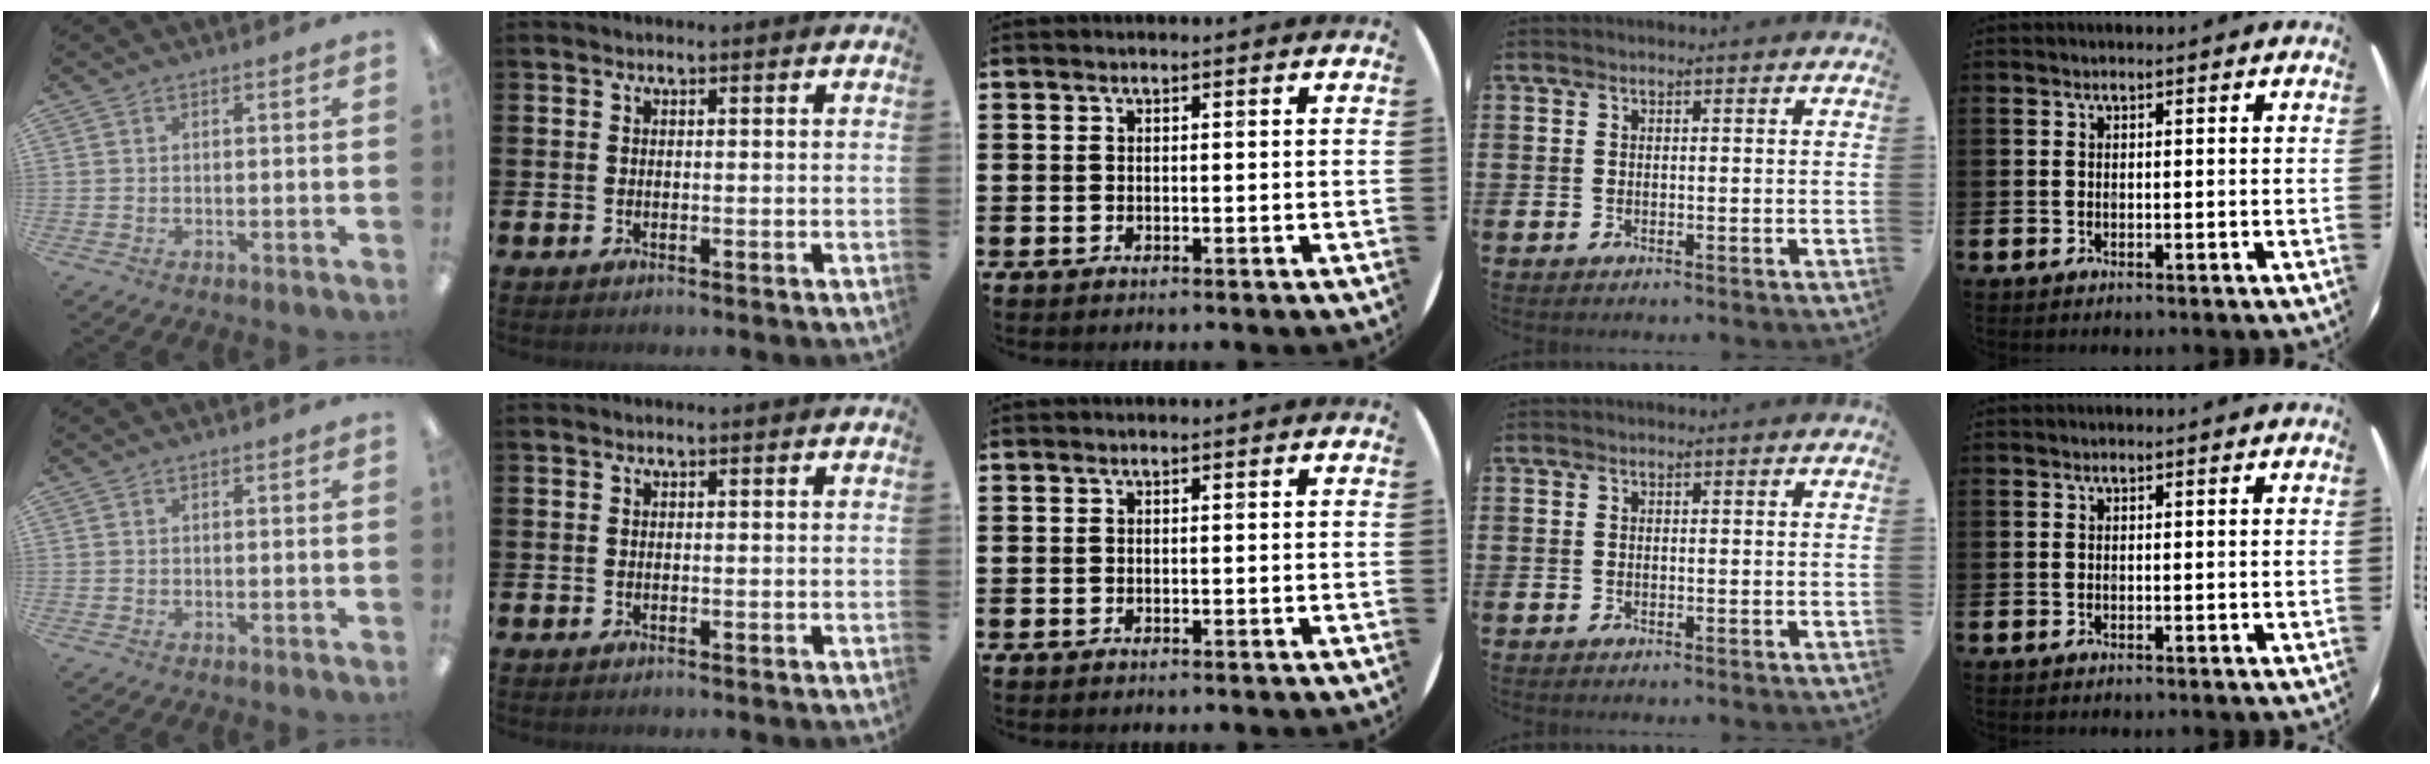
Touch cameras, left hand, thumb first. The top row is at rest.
{}